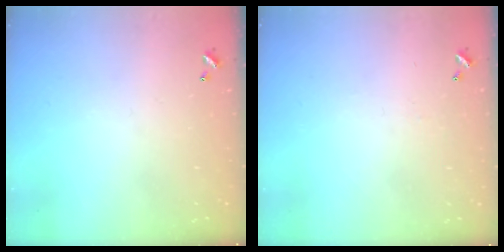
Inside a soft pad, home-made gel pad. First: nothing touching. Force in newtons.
{"total": 2.5, "press": 2.4, "slide": 0.6}